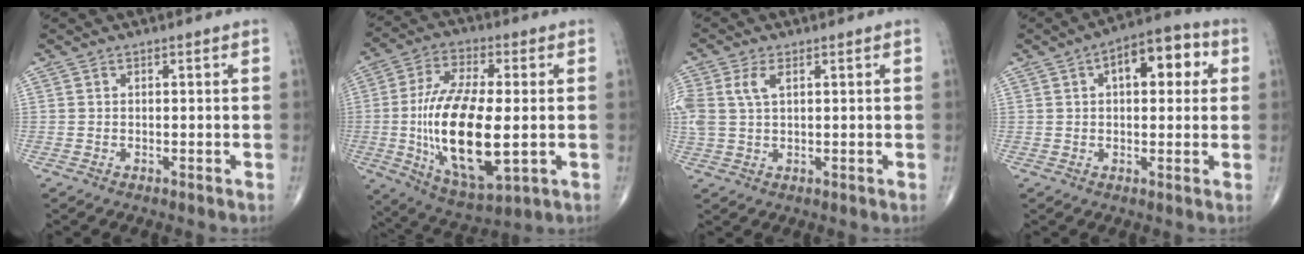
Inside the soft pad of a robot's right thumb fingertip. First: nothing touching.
{"total": 21.0, "force": [-1.9, 8.6, 19.1], "torque": [-0.368, -0.010, -0.022]}
{"total": 5.6, "force": [1.8, 2.9, 4.4], "torque": [-0.119, 0.012, 0.040]}
{"total": 10.8, "force": [3.1, 5.5, 8.8], "torque": [-0.095, 0.021, 0.037]}